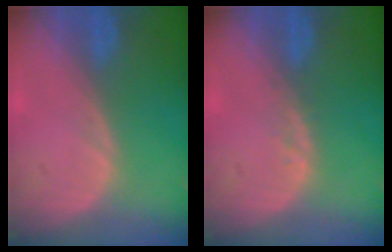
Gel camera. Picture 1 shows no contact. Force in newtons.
{"total": 1.0, "press": 1.0, "slide": 0.2}